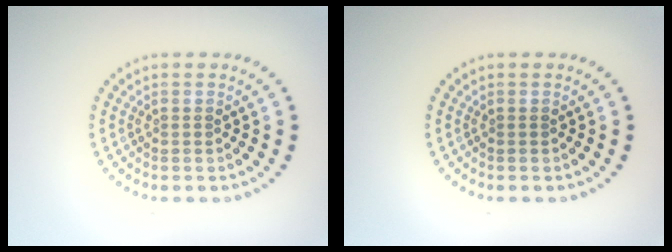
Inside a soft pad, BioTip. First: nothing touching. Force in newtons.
{"total": 0.0}